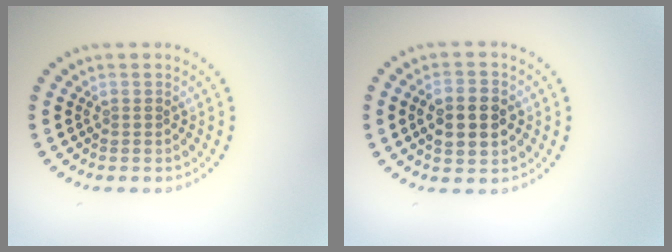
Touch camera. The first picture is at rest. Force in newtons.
{"total": 4.5, "press": 4.5, "slide": 0.1}